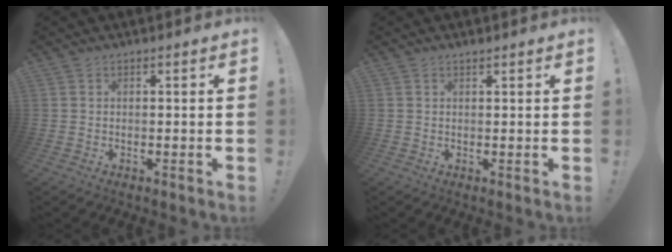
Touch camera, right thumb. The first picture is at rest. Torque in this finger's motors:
{"motor_torque": [-0.23, -0.03, 0.04, 0.23, 0.00]}